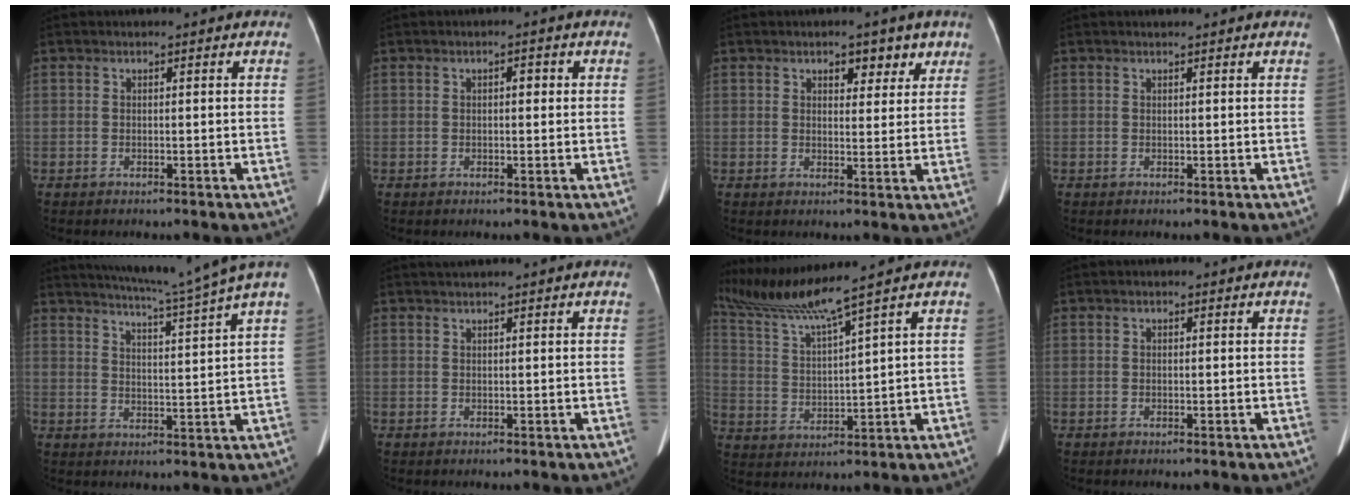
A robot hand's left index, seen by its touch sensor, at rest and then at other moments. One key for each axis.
{"total": 1.4, "fx": 0.3, "fy": 0.7, "fz": 1.2, "tx": -0.017, "ty": 0.009, "tz": 0.003}
{"total": 4.2, "fx": 2.7, "fy": 2.2, "fz": 2.4, "tx": -0.019, "ty": 0.004, "tz": 0.035}
{"total": 1.0, "fx": 0.9, "fy": 0.0, "fz": 0.4, "tx": -0.008, "ty": 0.009, "tz": 0.016}
{"total": 12.2, "fx": 10.2, "fy": -2.4, "fz": 6.2, "tx": -0.104, "ty": -0.019, "tz": 0.138}
{"total": 1.9, "fx": 1.6, "fy": -0.4, "fz": 0.9, "tx": -0.013, "ty": 0.025, "tz": 0.034}
{"total": 9.1, "fx": 7.6, "fy": -2.7, "fz": 4.3, "tx": -0.092, "ty": 0.001, "tz": 0.153}
{"total": 0.5, "fx": 0.1, "fy": 0.3, "fz": 0.4, "tx": -0.010, "ty": 0.007, "tz": 0.003}